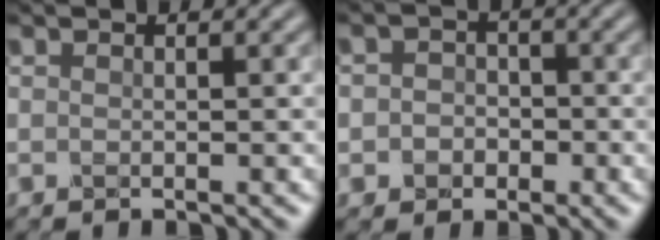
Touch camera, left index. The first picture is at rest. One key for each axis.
{"total": 2.3, "fx": -0.5, "fy": 2.1, "fz": 0.8, "tx": 0.007, "ty": -0.002, "tz": -0.023}